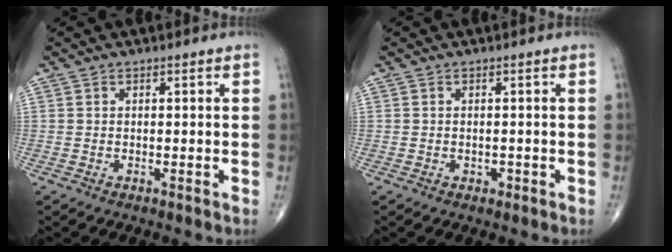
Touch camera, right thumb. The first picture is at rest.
{"total": 1.0, "force": [-0.4, 0.7, 0.5], "torque": [-0.005, 0.001, -0.005]}